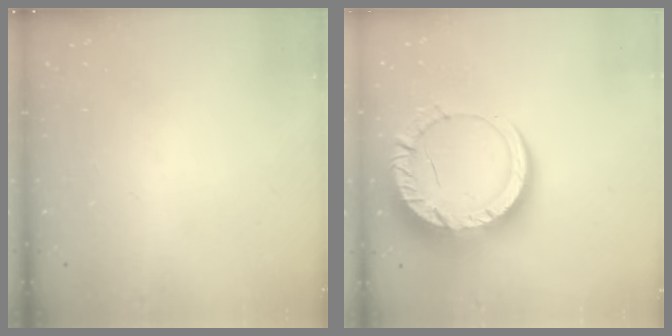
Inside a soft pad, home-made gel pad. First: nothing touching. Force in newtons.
{"total": 18.9, "press": 18.8, "slide": 1.9}